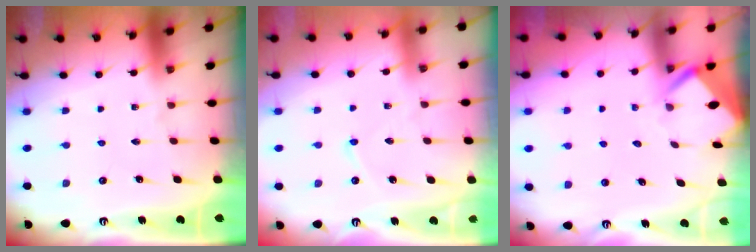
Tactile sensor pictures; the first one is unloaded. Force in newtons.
{"total": 2.1, "press": 2.1, "slide": 0.2}
{"total": 2.3, "press": 2.3, "slide": 0.2}